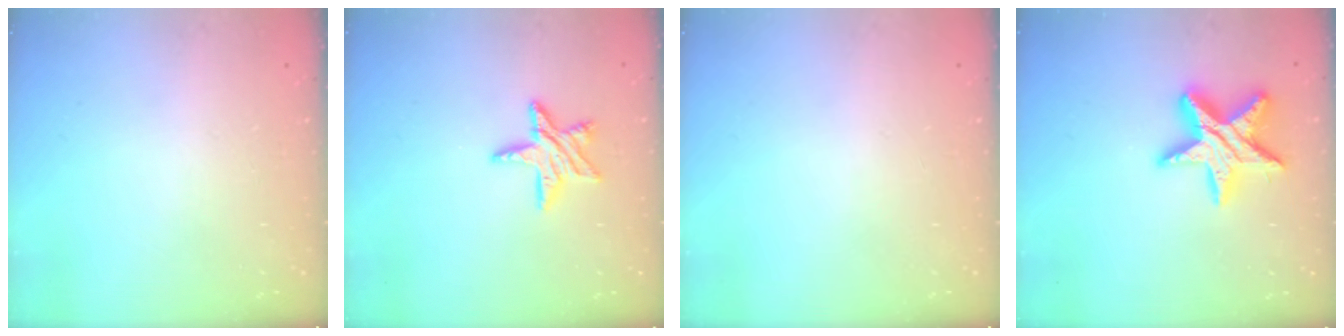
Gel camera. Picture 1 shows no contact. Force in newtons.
{"total": 9.8, "press": 9.8, "slide": 0.7}
{"total": 0.0}
{"total": 15.3, "press": 15.2, "slide": 1.5}